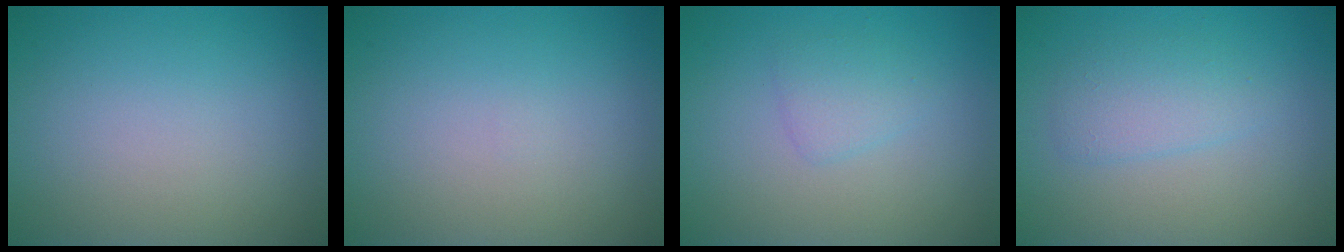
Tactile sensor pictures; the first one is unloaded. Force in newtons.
{"total": 0.0}
{"total": 1.6, "press": 1.6, "slide": 0.0}
{"total": 2.1, "press": 2.1, "slide": 0.2}